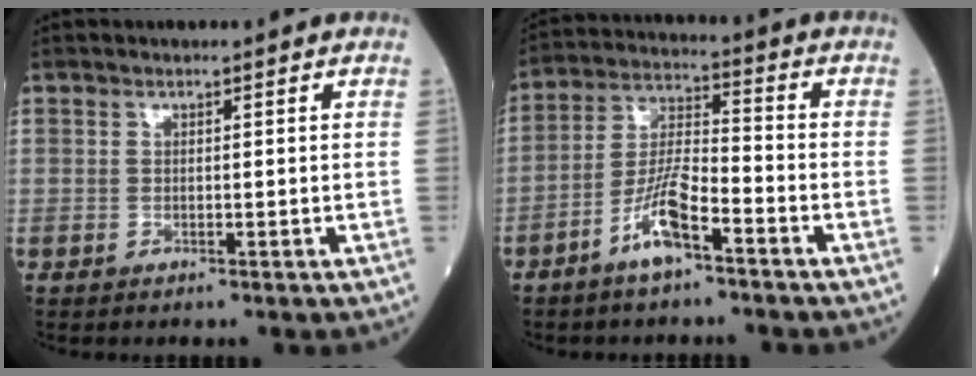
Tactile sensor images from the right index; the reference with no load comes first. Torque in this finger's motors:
{"motor_torque": [1.00, -0.61, 0.51, 0.18]}